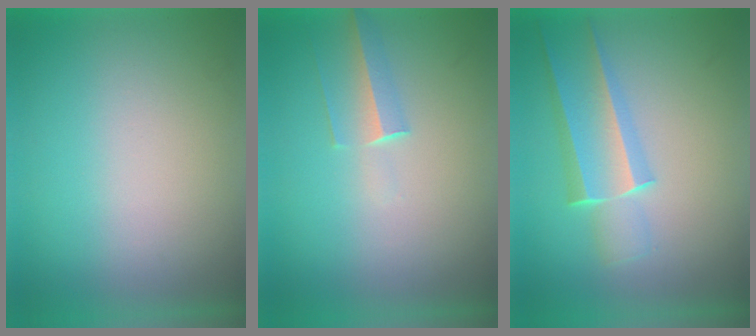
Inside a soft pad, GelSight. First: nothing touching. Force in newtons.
{"total": 1.4}
{"total": 2.6}